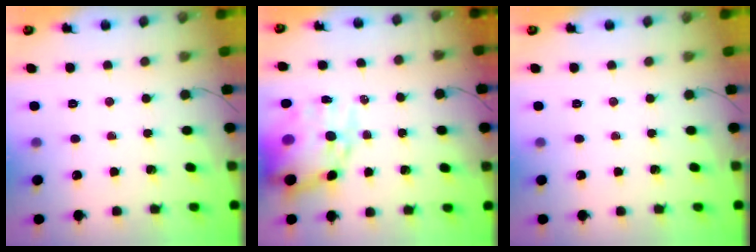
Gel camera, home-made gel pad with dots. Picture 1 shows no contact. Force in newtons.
{"total": 16.8, "press": 16.3, "slide": 4.2}
{"total": 0.0}